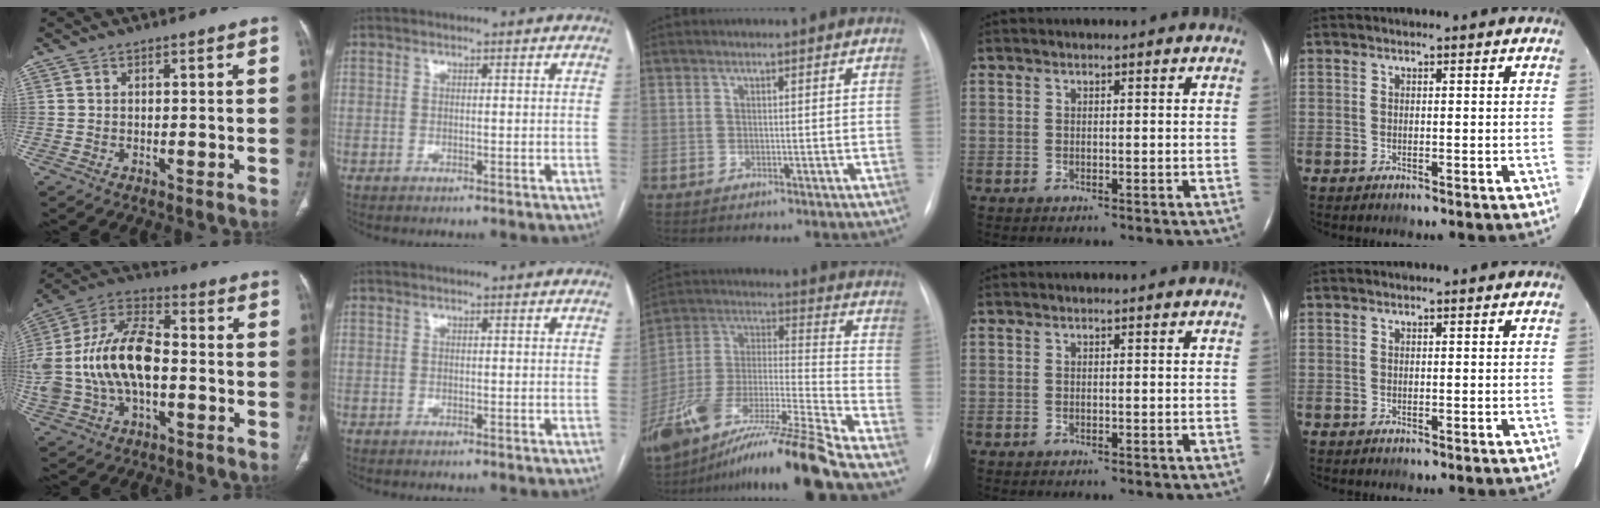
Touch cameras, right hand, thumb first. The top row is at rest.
{"thumb": {"total": 20.2, "force": [-1.8, 11.5, 16.6], "torque": [-0.345, 0.037, -0.031]}, "middle": {"total": 23.0, "force": [-18.1, -0.6, 14.1], "torque": [-0.265, -0.026, -0.329]}}